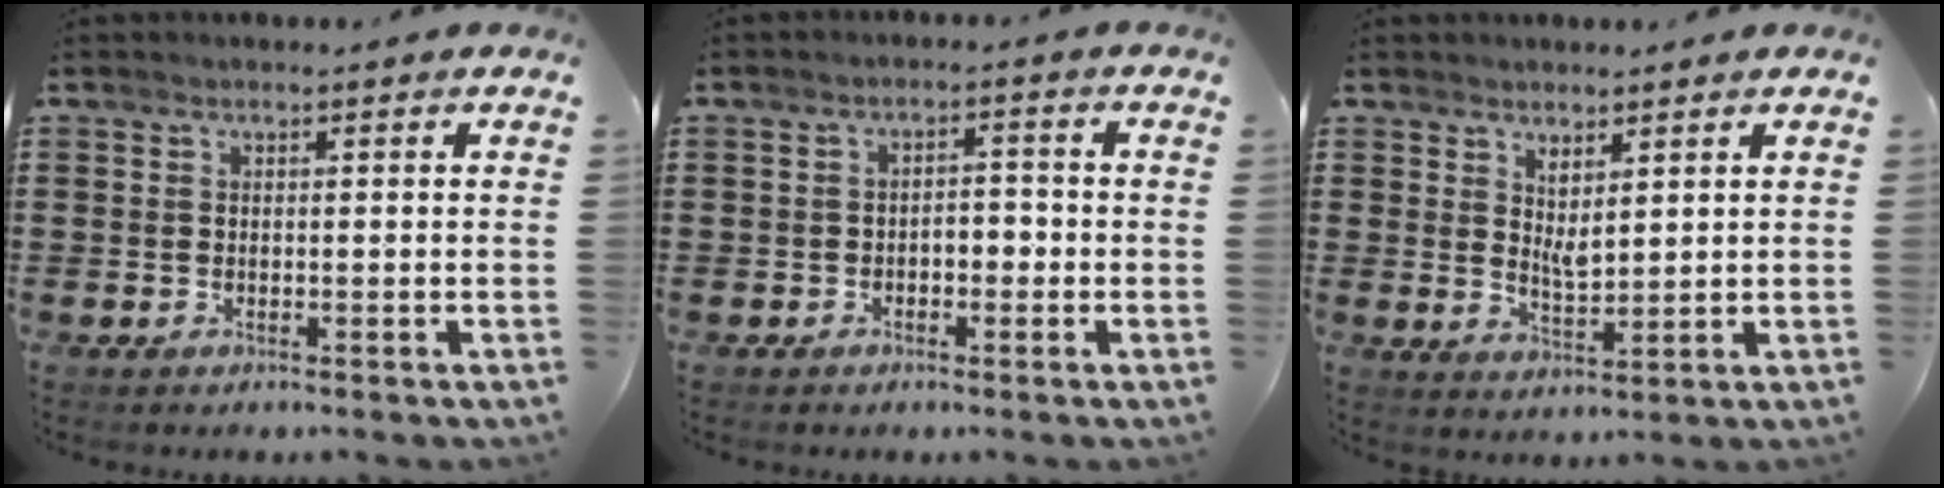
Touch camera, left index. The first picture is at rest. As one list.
[{"total": 2.5, "force": [-1.1, 1.3, 1.9], "torque": [-0.038, 0.004, -0.026]}, {"total": 3.0, "force": [2.4, 0.8, 1.7], "torque": [-0.038, -0.005, 0.043]}]